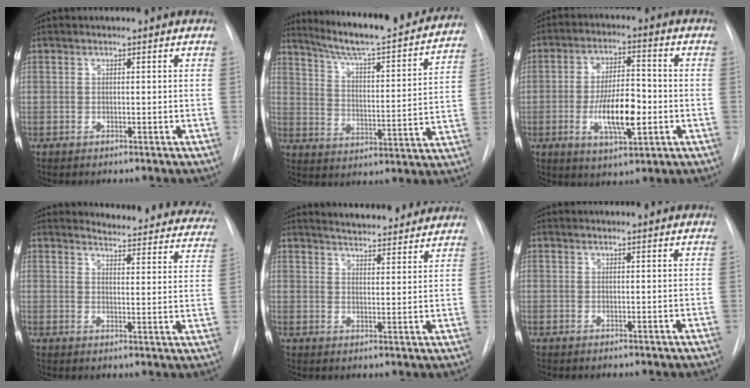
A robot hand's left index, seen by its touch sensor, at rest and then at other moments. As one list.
[{"total": 24.1, "force": [21.6, 2.2, 10.5], "torque": [-0.157, -0.046, 0.289]}, {"total": 10.3, "force": [-2.7, 3.2, 9.4], "torque": [-0.172, -0.003, -0.040]}, {"total": 19.2, "force": [18.4, 3.6, 4.2], "torque": [-0.027, -0.082, 0.186]}, {"total": 15.8, "force": [14.8, 3.0, 4.9], "torque": [-0.055, -0.001, 0.181]}, {"total": 2.3, "force": [2.2, 0.2, 0.6], "torque": [-0.012, 0.011, 0.023]}]